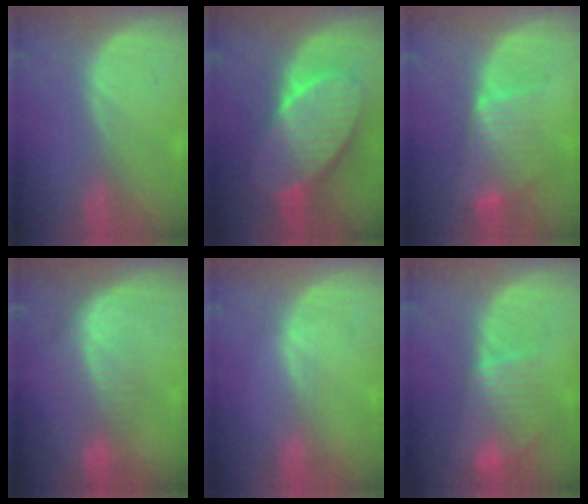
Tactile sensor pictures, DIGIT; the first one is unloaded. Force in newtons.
{"total": 11.0, "press": 11.0, "slide": 0.7}
{"total": 7.5, "press": 6.6, "slide": 3.6}
{"total": 7.1, "press": 6.3, "slide": 3.3}
{"total": 0.9, "press": 0.8, "slide": 0.2}
{"total": 7.9, "press": 6.9, "slide": 3.8}